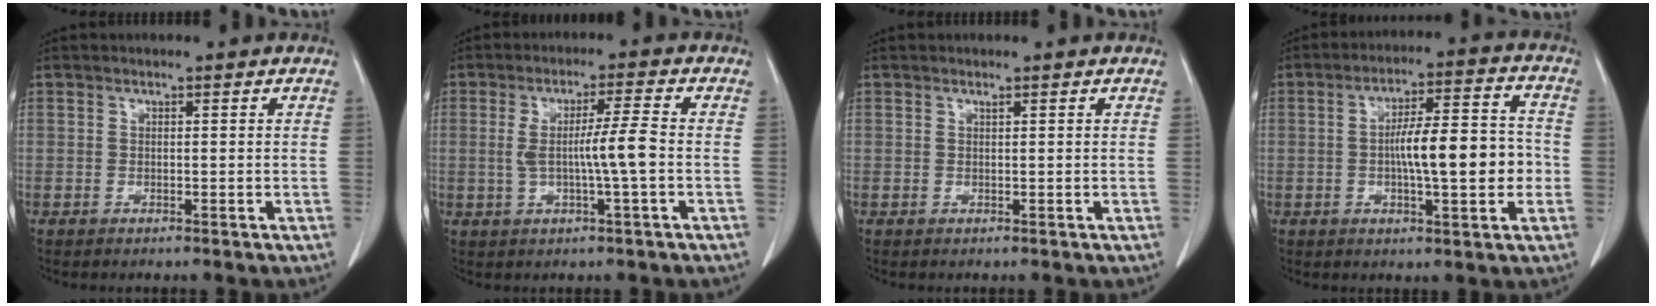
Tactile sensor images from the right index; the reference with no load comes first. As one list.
[{"total": 6.6, "force": [-0.5, -0.5, 6.5], "torque": [-0.116, 0.001, -0.007]}, {"total": 0.0}, {"total": 11.6, "force": [-1.4, 2.4, 11.2], "torque": [-0.183, 0.020, -0.021]}]